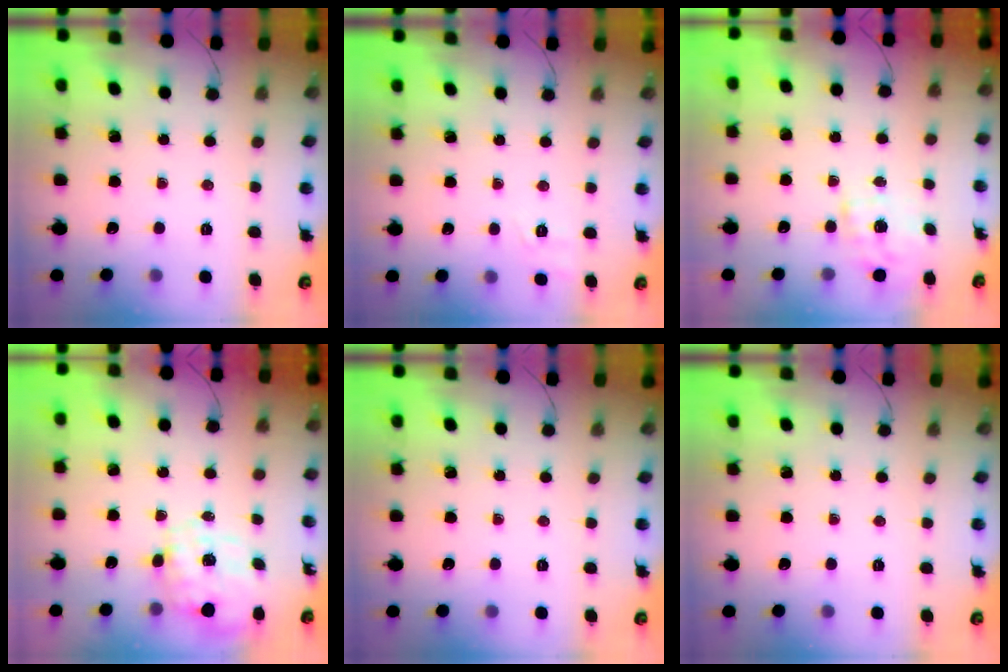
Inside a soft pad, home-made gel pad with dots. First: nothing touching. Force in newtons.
{"total": 1.9, "press": 0.7, "slide": 1.7}
{"total": 1.1, "press": 1.0, "slide": 0.5}
{"total": 2.4, "press": 2.2, "slide": 1.0}
{"total": 0.0}
{"total": 0.0}